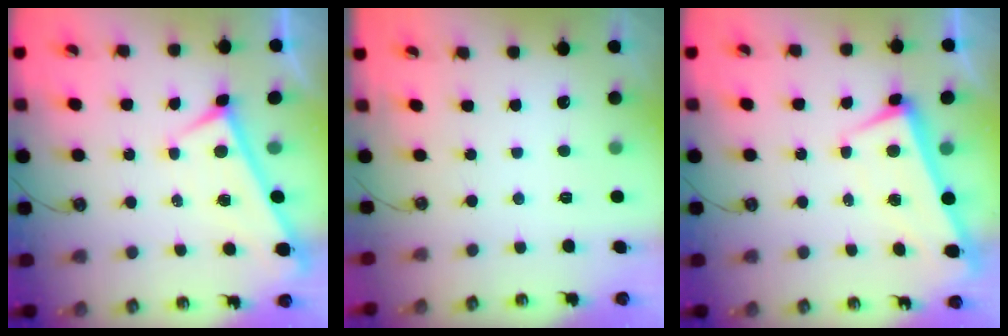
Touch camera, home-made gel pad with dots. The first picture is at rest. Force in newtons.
{"total": 0.0}
{"total": 1.6, "press": 0.6, "slide": 1.4}